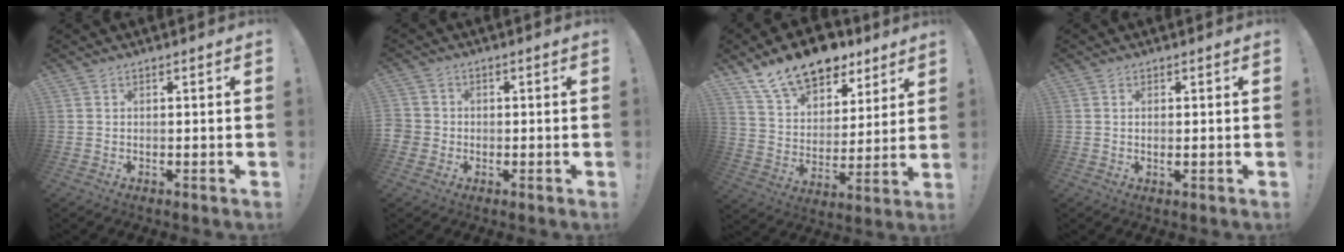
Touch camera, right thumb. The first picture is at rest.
{"total": 3.6, "force": [-0.9, 3.3, 1.2], "torque": [-0.022, 0.007, -0.017]}
{"total": 16.4, "force": [12.4, 8.6, 6.4], "torque": [-0.110, -0.084, 0.226]}
{"total": 1.5, "force": [0.1, 0.7, 1.4], "torque": [-0.019, -0.001, 0.001]}